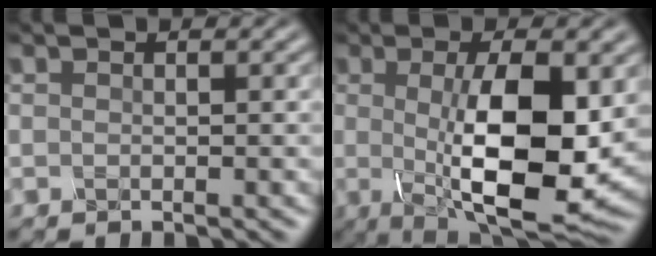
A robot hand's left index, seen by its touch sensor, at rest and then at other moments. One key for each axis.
{"total": 11.0, "fx": -0.4, "fy": 3.5, "fz": 10.4, "tx": -0.163, "ty": -0.019, "tz": -0.001}